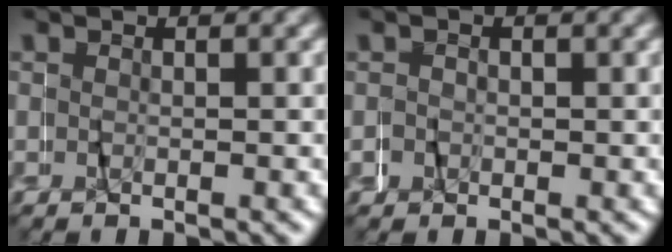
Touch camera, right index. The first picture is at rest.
{"total": 1.2, "force": [-0.4, 1.1, -0.1], "torque": [-0.002, -0.001, -0.008]}